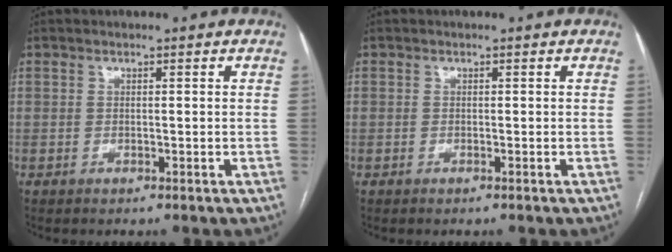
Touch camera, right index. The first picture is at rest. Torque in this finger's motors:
{"motor_torque": [-0.40, 0.19, -0.42, -0.21]}